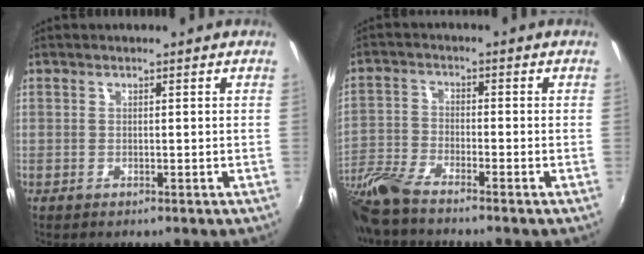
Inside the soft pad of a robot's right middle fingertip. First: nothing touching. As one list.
[{"total": 10.2, "force": [-8.6, 1.6, 5.2], "torque": [-0.130, -0.020, -0.180]}]